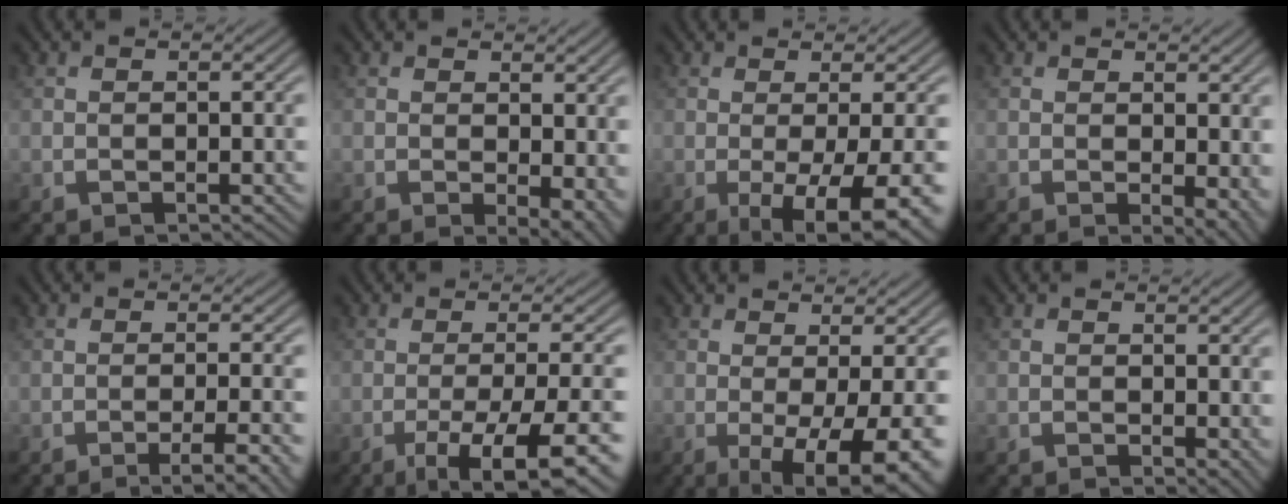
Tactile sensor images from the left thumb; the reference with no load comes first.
{"total": 4.5, "force": [0.3, 2.2, 4.0], "torque": [-0.056, -0.008, 0.011]}
{"total": 9.4, "force": [-2.6, 2.4, 8.7], "torque": [-0.114, -0.005, -0.027]}
{"total": 4.0, "force": [0.3, 1.9, 3.6], "torque": [-0.044, -0.006, 0.009]}
{"total": 5.5, "force": [-2.7, 1.0, 4.7], "torque": [-0.062, 0.009, -0.039]}
{"total": 11.2, "force": [-5.3, 2.5, 9.6], "torque": [-0.143, -0.005, -0.068]}
{"total": 8.6, "force": [-1.7, 2.2, 8.1], "torque": [-0.111, -0.004, -0.017]}
{"total": 2.0, "force": [0.2, 1.1, 1.6], "torque": [-0.019, -0.005, 0.006]}